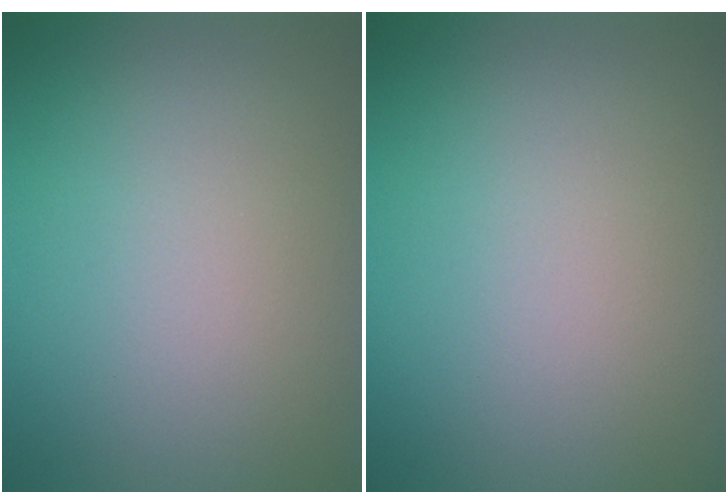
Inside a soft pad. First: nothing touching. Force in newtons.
{"total": 0.0}